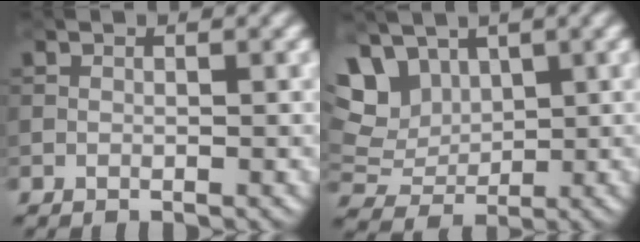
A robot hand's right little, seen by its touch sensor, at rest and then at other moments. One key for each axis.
{"total": 7.7, "fx": 3.3, "fy": 5.4, "fz": 4.2, "tx": -0.096, "ty": 0.017, "tz": 0.051}